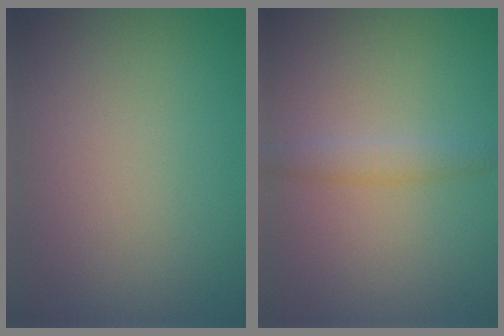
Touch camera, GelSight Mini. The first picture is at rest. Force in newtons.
{"total": 1.9, "press": 1.9, "slide": 0.0}